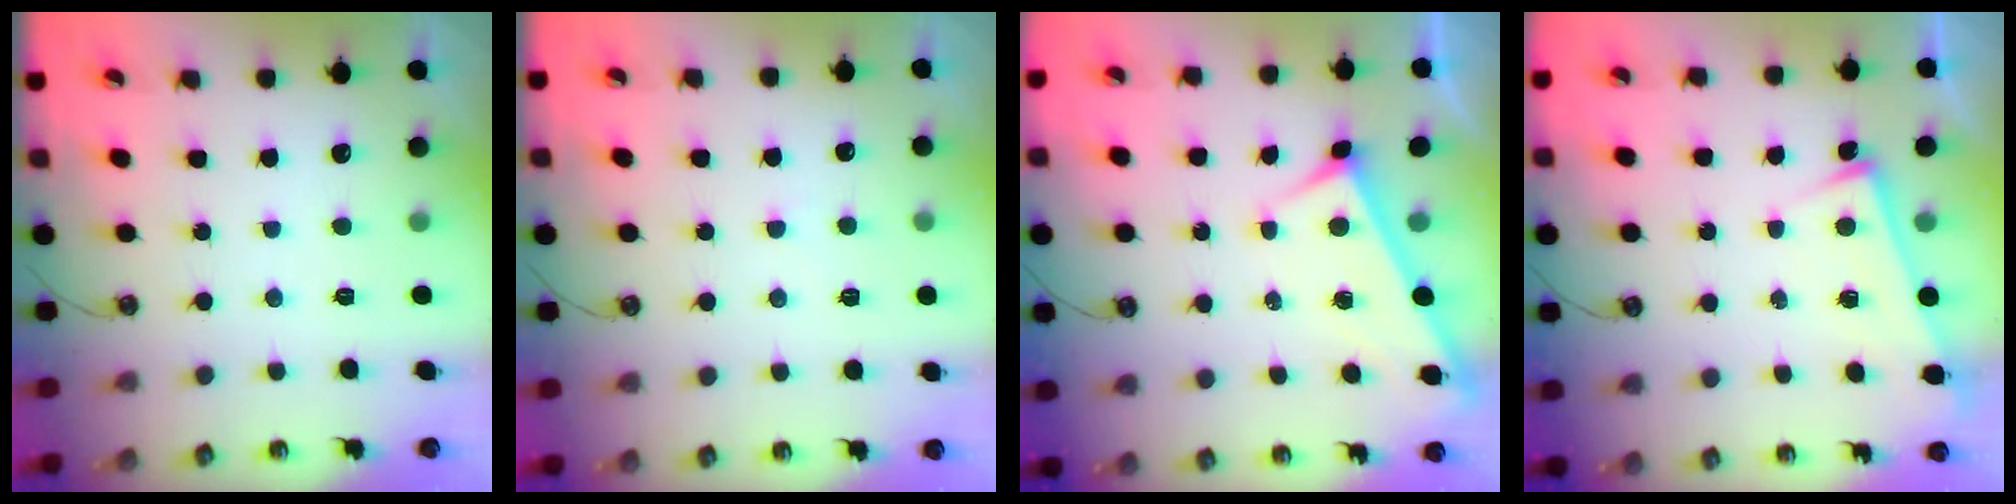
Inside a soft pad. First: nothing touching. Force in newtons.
{"total": 5.0, "press": 5.0, "slide": 0.5}
{"total": 3.2, "press": 3.2, "slide": 0.3}
{"total": 2.8, "press": 2.8, "slide": 0.5}